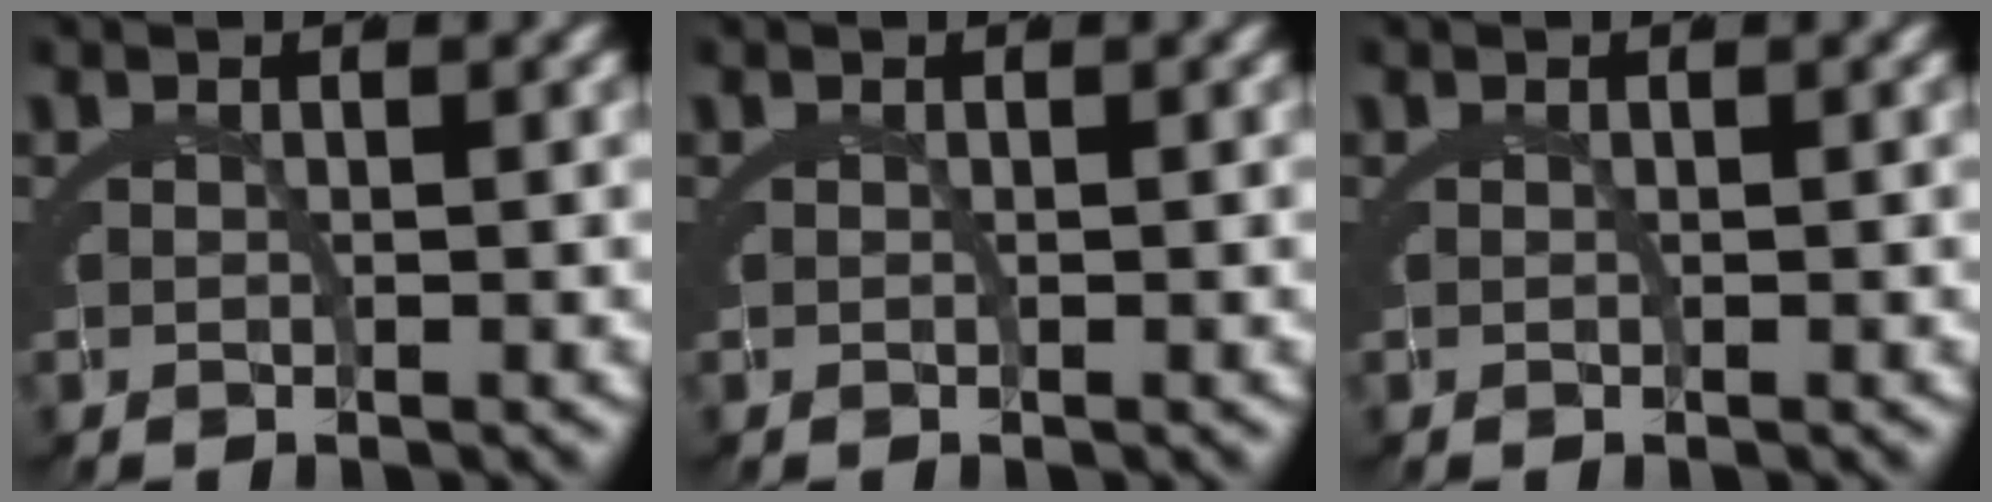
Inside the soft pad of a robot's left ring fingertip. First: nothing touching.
{"total": 0.0}
{"total": 0.0}